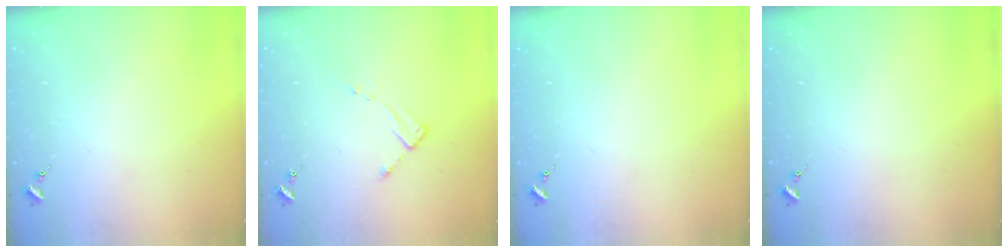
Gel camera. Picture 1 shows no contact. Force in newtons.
{"total": 2.8, "press": 2.7, "slide": 0.3}
{"total": 0.0}
{"total": 0.0}